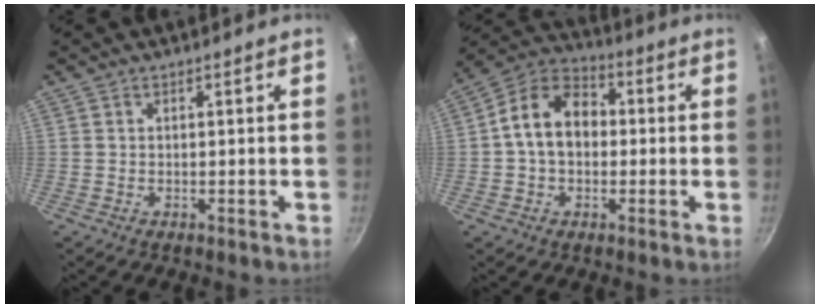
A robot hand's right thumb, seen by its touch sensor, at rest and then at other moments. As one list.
[{"total": 11.8, "force": [0.3, 8.7, 8.0], "torque": [-0.103, 0.032, -0.015]}]